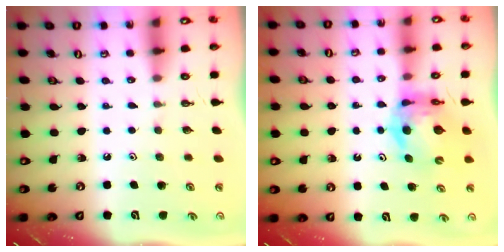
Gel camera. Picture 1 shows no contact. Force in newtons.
{"total": 9.0, "press": 9.0, "slide": 0.9}